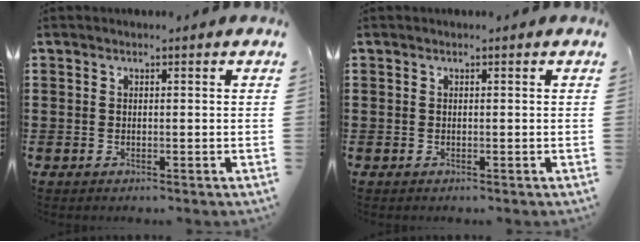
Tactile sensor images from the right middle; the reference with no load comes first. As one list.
[{"total": 0.0}]